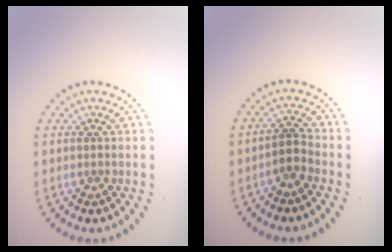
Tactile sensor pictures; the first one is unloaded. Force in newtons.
{"total": 1.8, "press": 1.5, "slide": 1.0}